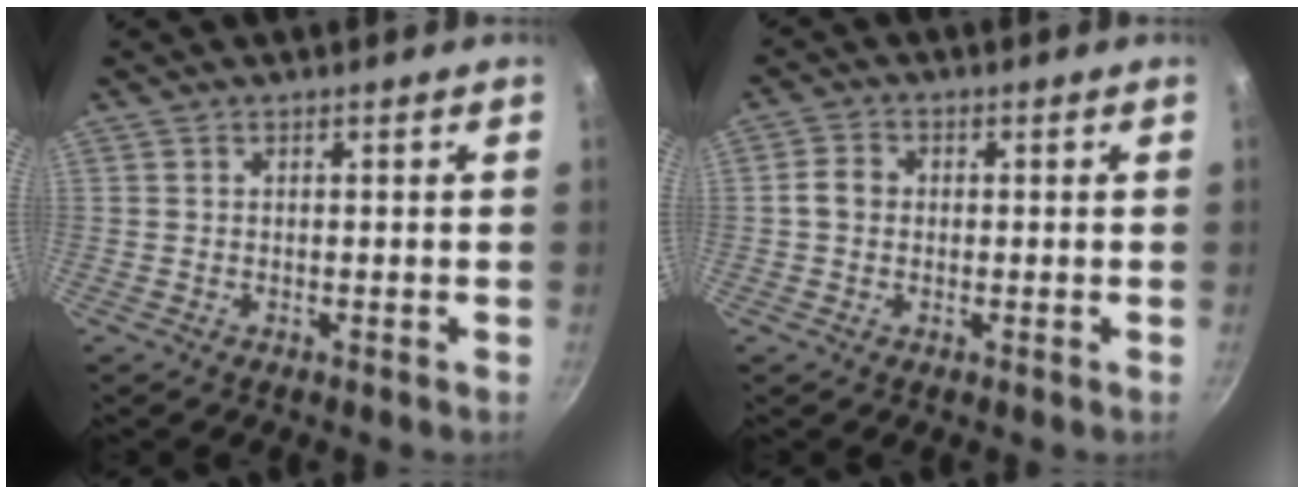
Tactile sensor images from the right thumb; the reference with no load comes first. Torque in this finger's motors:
{"motor_torque": [0.64, 0.46, 0.61, -0.45, -0.02]}